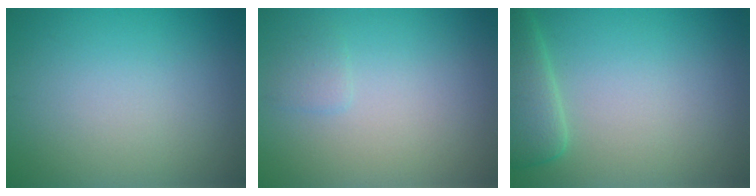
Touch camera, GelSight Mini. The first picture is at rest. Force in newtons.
{"total": 0.9, "press": 0.9, "slide": 0.1}
{"total": 4.2, "press": 4.1, "slide": 0.4}